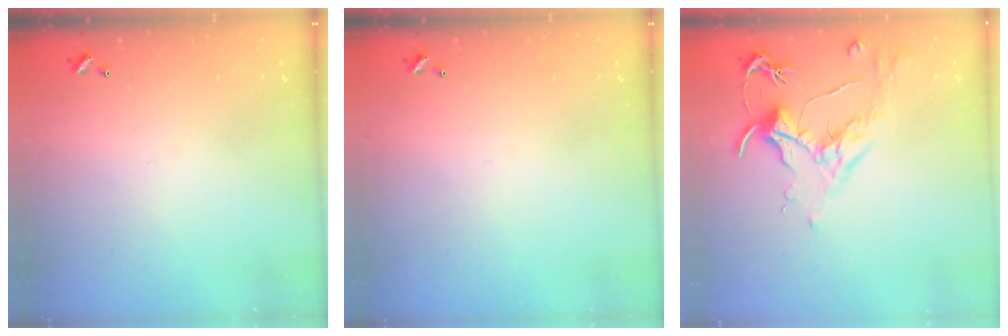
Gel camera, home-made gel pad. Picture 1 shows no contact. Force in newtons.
{"total": 0.0}
{"total": 1.8, "press": 1.6, "slide": 0.9}